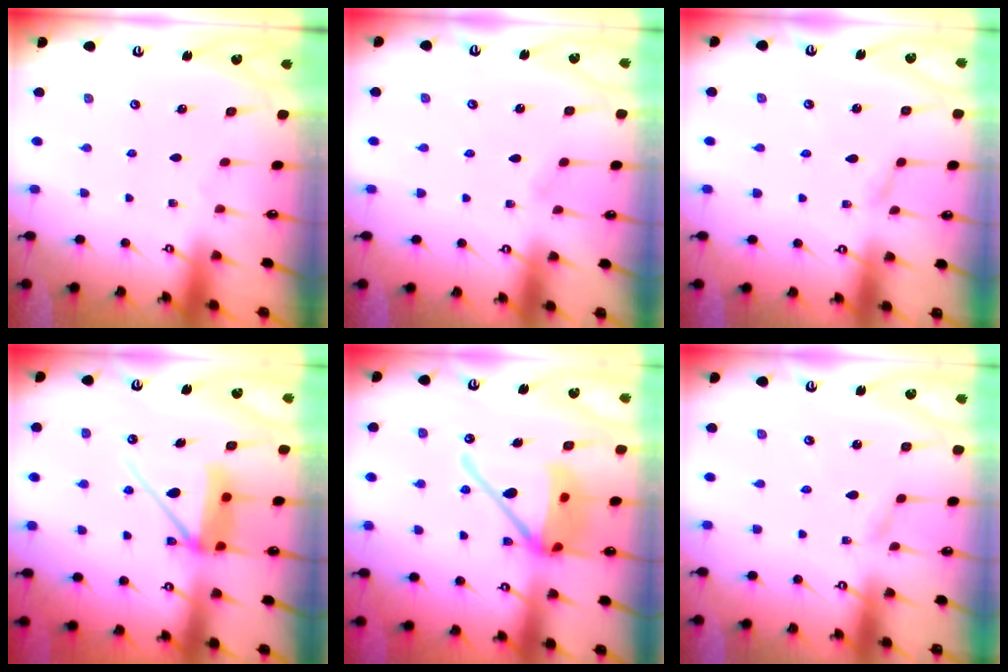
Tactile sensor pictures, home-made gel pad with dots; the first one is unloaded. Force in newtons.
{"total": 3.0, "press": 3.0, "slide": 0.4}
{"total": 2.5, "press": 2.5, "slide": 0.2}
{"total": 12.1, "press": 11.9, "slide": 1.8}
{"total": 16.2, "press": 15.9, "slide": 2.6}
{"total": 1.5, "press": 1.5, "slide": 0.1}